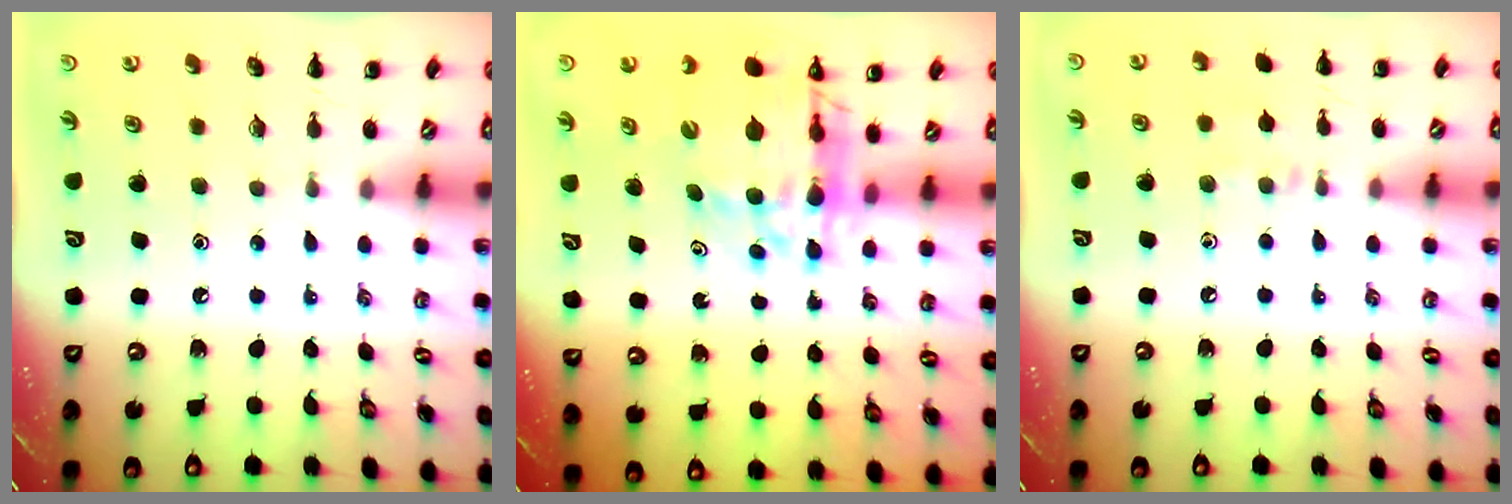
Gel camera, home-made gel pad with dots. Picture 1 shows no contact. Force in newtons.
{"total": 13.8, "press": 13.2, "slide": 4.0}
{"total": 6.6, "press": 6.2, "slide": 2.2}